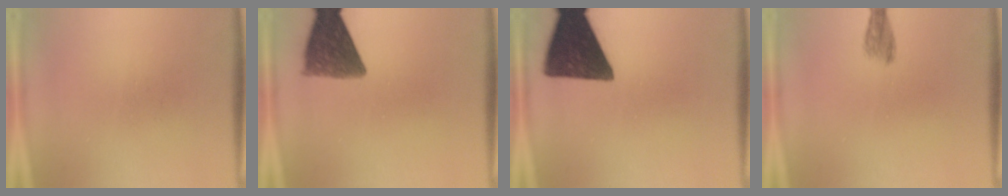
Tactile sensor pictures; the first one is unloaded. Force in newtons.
{"total": 10.0}
{"total": 15.0}
{"total": 2.4}